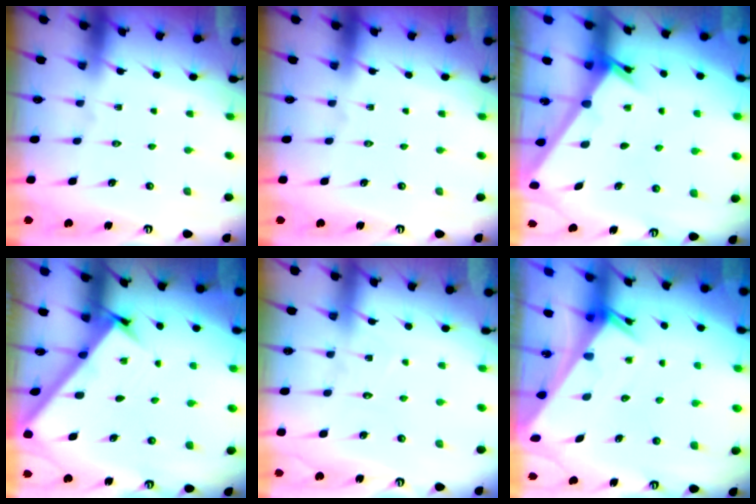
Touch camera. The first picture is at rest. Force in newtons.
{"total": 0.0}
{"total": 2.3, "press": 2.3, "slide": 0.2}
{"total": 3.0, "press": 3.0, "slide": 0.4}
{"total": 5.3, "press": 5.3, "slide": 0.5}
{"total": 2.6, "press": 2.6, "slide": 0.1}